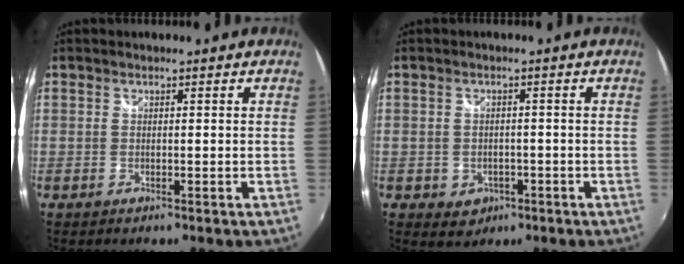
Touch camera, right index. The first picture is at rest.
{"total": 4.2, "force": [-1.4, 3.6, 1.4], "torque": [-0.038, 0.002, -0.009]}